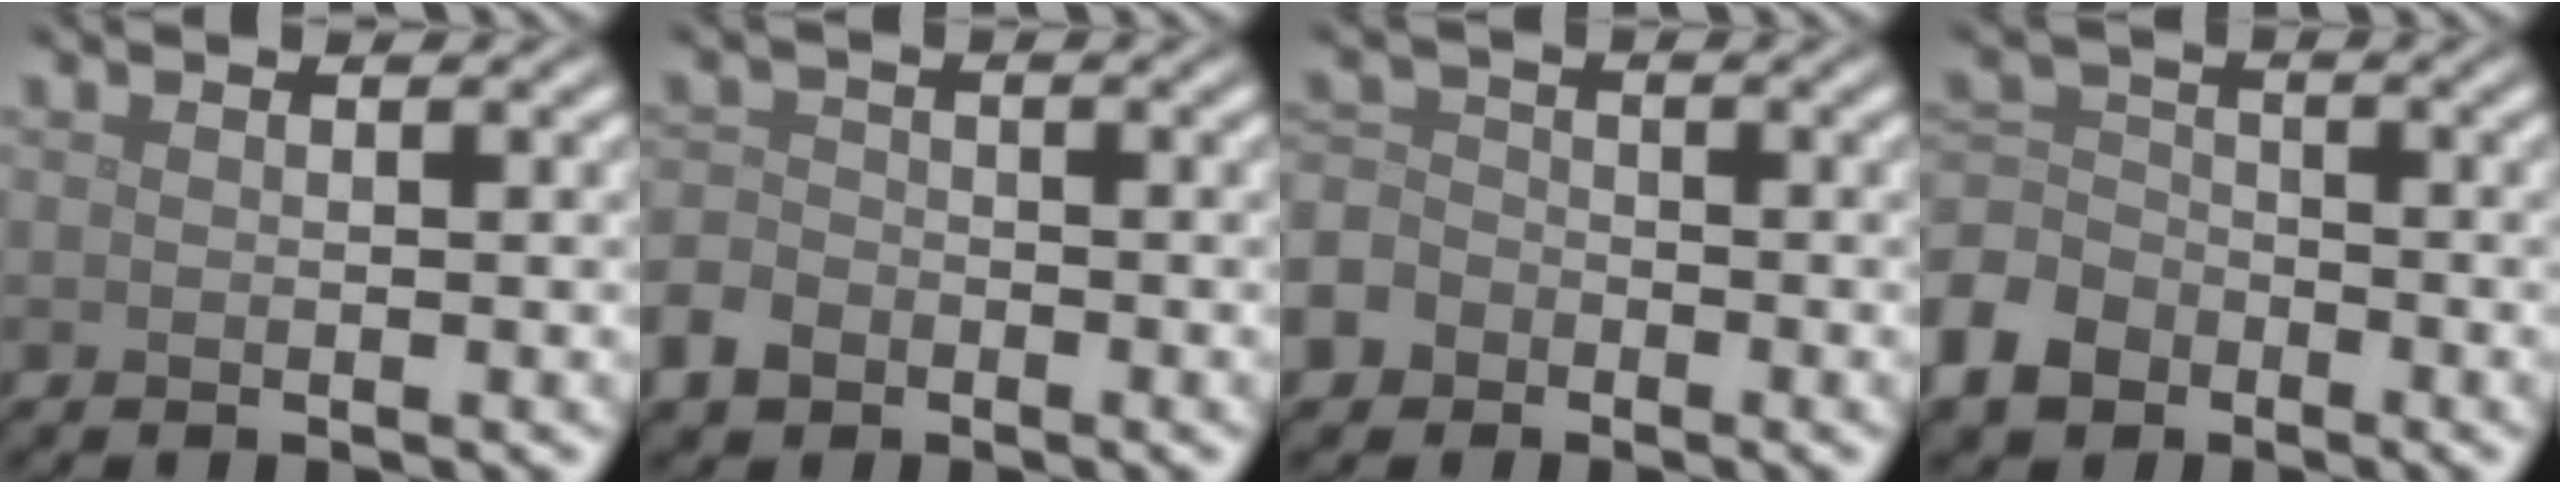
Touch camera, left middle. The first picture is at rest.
{"total": 2.8, "force": [-1.7, 2.0, 1.0], "torque": [-0.020, -0.001, -0.040]}
{"total": 5.0, "force": [-3.1, 3.7, 1.2], "torque": [-0.016, -0.006, -0.062]}
{"total": 5.8, "force": [-3.7, 3.9, 2.2], "torque": [-0.055, 0.002, -0.092]}